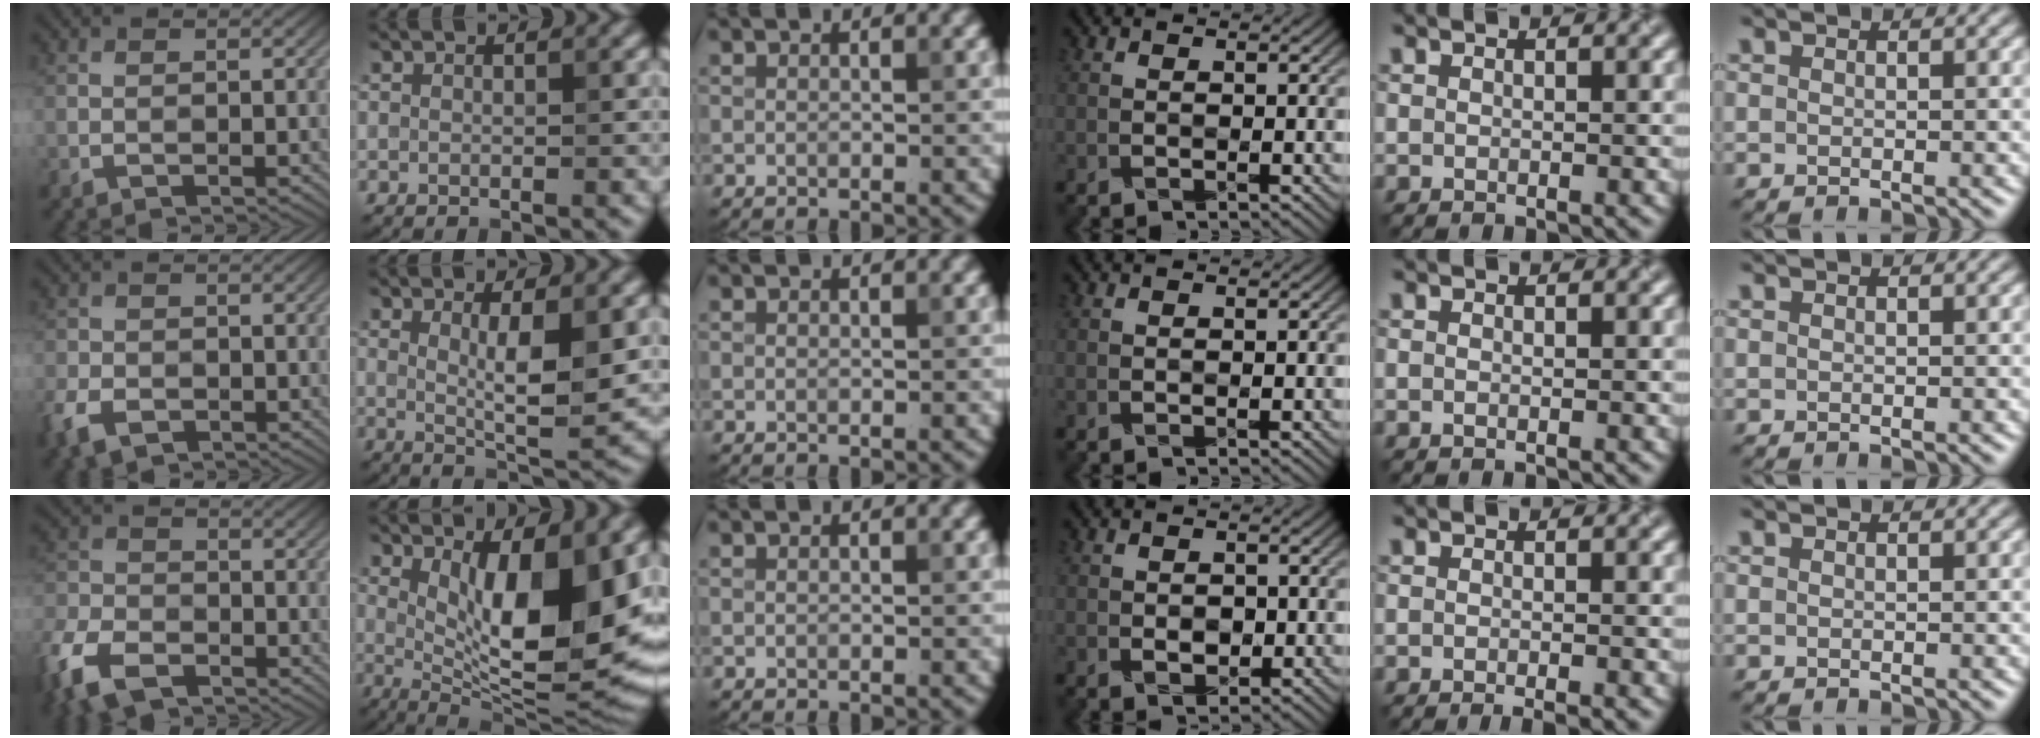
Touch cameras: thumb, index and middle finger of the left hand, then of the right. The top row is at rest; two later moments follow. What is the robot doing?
{"motion": "wrap", "object": "napkin"}